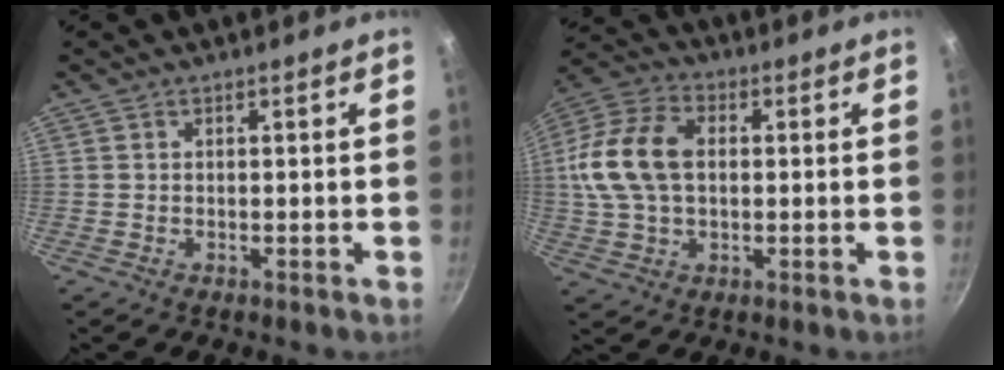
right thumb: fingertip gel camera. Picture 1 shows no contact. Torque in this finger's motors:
{"motor_torque": [0.04, 0.46, 0.49, -0.43, 0.31]}